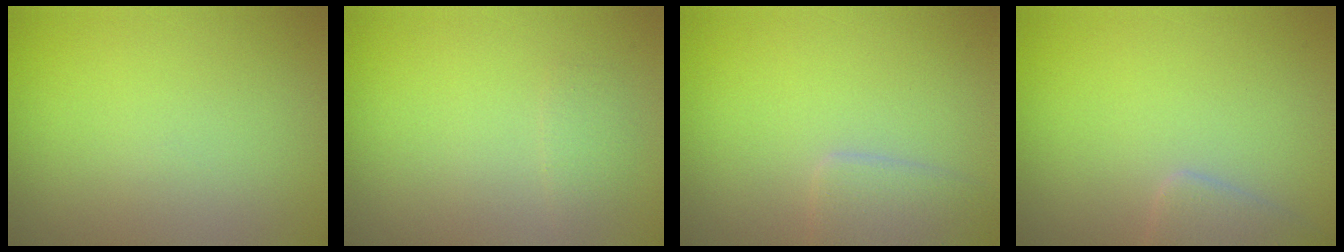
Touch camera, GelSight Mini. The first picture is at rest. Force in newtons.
{"total": 0.9, "press": 0.9, "slide": 0.0}
{"total": 2.6, "press": 2.5, "slide": 0.3}
{"total": 2.3, "press": 2.3, "slide": 0.1}